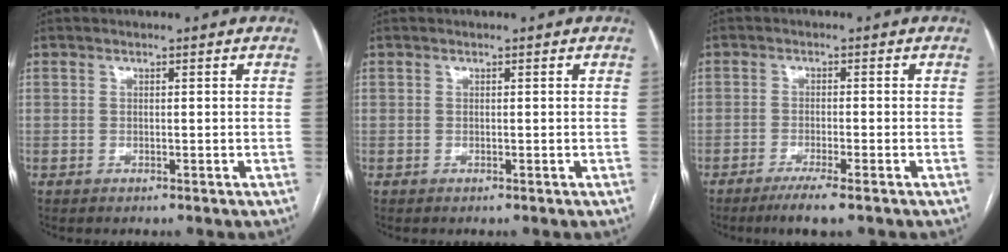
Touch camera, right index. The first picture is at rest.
{"total": 0.0}
{"total": 4.6, "force": [-3.2, -0.1, 3.3], "torque": [-0.059, -0.011, -0.056]}